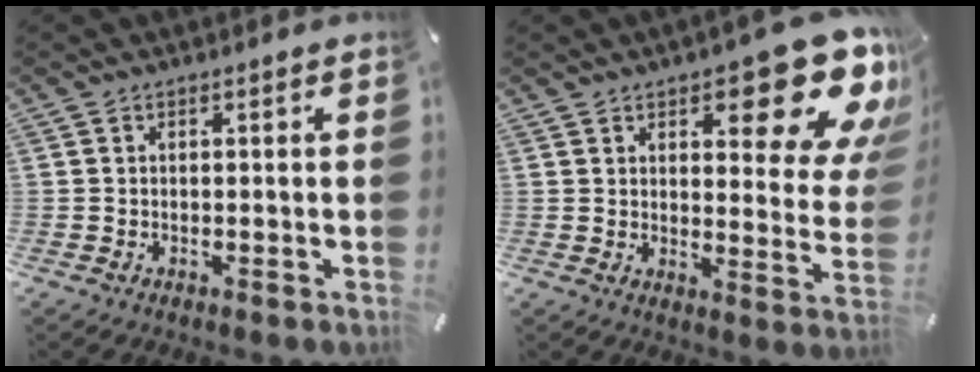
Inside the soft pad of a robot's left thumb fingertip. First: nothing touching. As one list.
[{"total": 18.5, "force": [10.8, 7.2, 13.2], "torque": [-0.157, -0.082, 0.175]}]